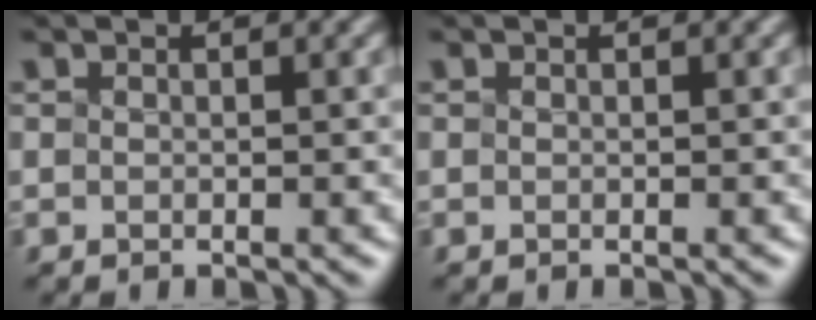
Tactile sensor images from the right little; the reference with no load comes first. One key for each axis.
{"total": 0.0}